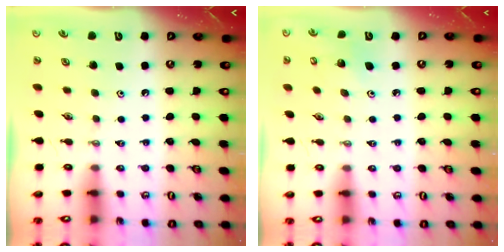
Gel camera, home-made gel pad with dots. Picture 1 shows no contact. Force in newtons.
{"total": 3.6, "press": 3.4, "slide": 1.1}